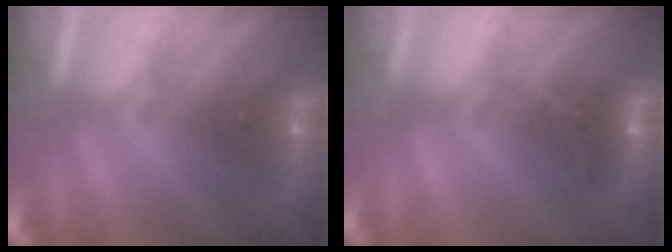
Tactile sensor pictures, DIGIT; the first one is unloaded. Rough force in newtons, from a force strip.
{"total": 2.6}